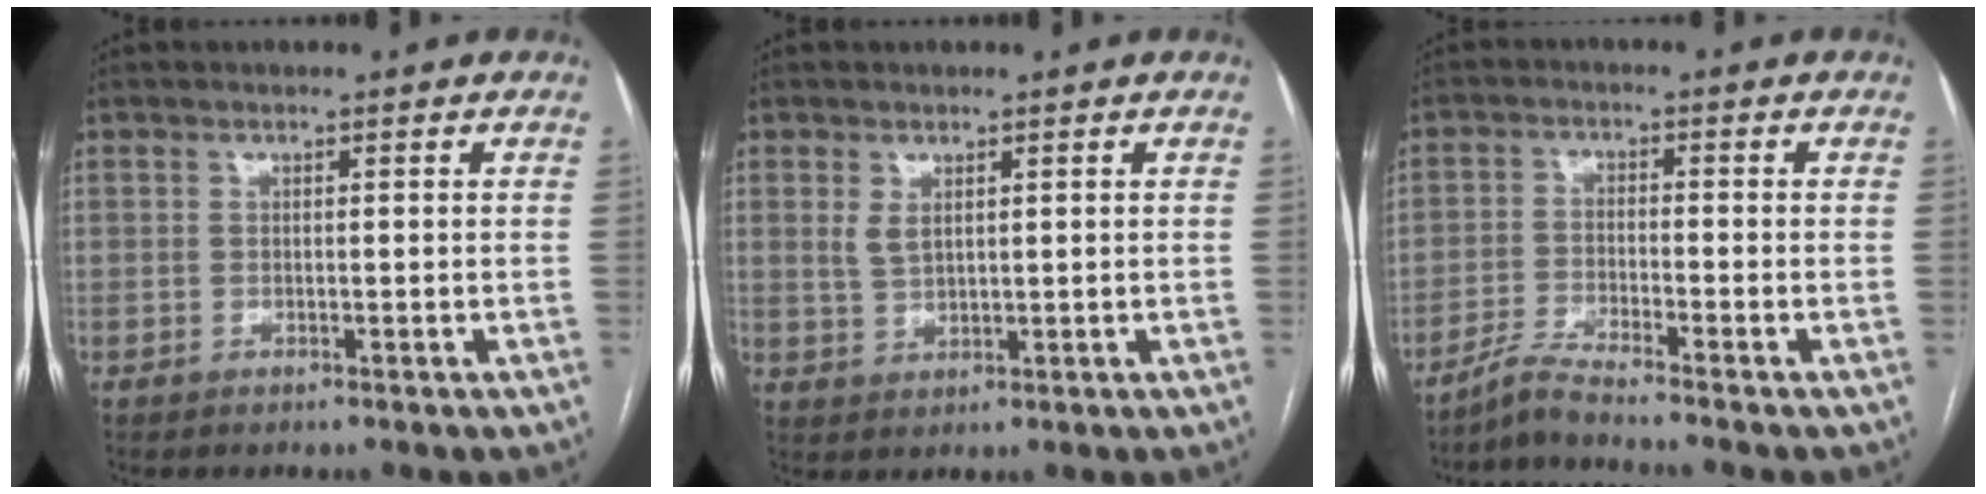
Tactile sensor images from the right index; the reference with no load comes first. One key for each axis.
{"total": 2.4, "fx": 1.1, "fy": 1.3, "fz": 1.7, "tx": -0.037, "ty": 0.001, "tz": 0.028}
{"total": 4.6, "fx": -4.1, "fy": -1.5, "fz": 1.3, "tx": -0.031, "ty": -0.021, "tz": -0.085}